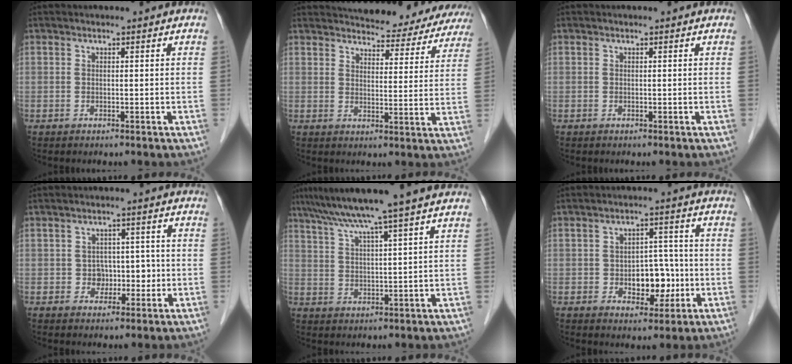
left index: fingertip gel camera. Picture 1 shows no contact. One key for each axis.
{"total": 20.8, "fx": 19.4, "fy": 5.4, "fz": 5.1, "tx": -0.057, "ty": -0.028, "tz": 0.219}
{"total": 0.0}
{"total": 3.8, "fx": -0.6, "fy": 3.2, "fz": 1.9, "tx": -0.019, "ty": 0.015, "tz": -0.006}
{"total": 10.9, "fx": 8.6, "fy": -1.9, "fz": 6.4, "tx": -0.108, "ty": 0.018, "tz": 0.132}
{"total": 6.6, "fx": -1.5, "fy": 4.0, "fz": 5.0, "tx": -0.071, "ty": 0.016, "tz": -0.015}